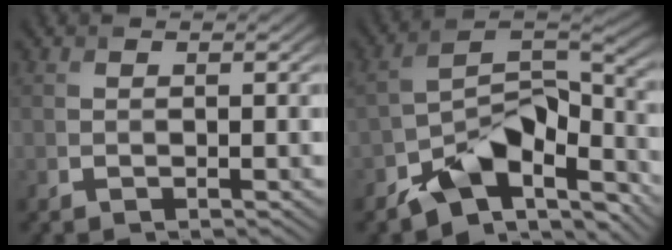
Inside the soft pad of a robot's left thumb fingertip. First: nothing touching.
{"total": 11.7, "force": [-8.0, 5.6, 6.5], "torque": [-0.098, -0.005, -0.149]}